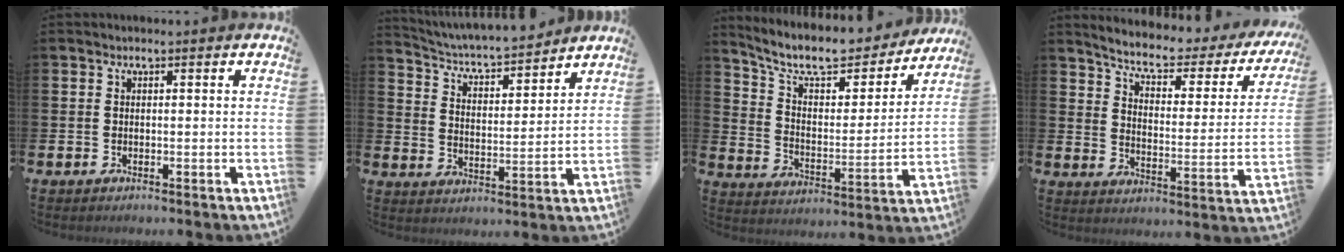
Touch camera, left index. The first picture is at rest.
{"total": 5.0, "force": [4.9, 0.6, 1.1], "torque": [-0.050, -0.045, 0.079]}
{"total": 9.8, "force": [8.5, 3.0, 3.7], "torque": [-0.102, -0.059, 0.143]}
{"total": 5.6, "force": [4.6, 1.6, 2.7], "torque": [-0.080, -0.034, 0.071]}